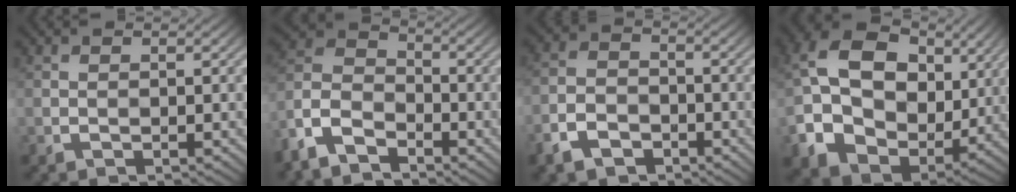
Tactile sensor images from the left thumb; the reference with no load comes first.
{"total": 8.9, "force": [-6.3, 4.4, 4.6], "torque": [-0.112, -0.010, -0.146]}
{"total": 5.2, "force": [-3.5, 3.1, 2.4], "torque": [-0.052, -0.003, -0.077]}
{"total": 14.0, "force": [1.3, 10.5, 9.2], "torque": [-0.197, -0.001, 0.022]}